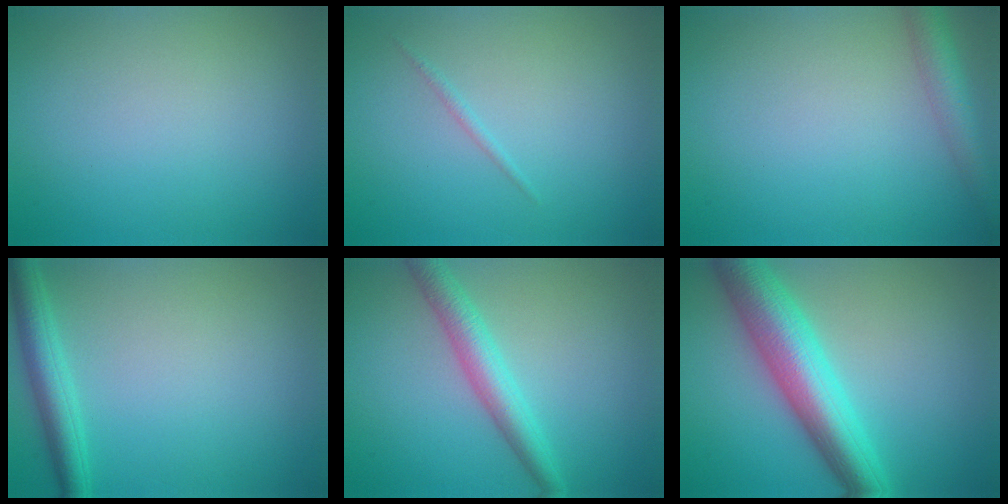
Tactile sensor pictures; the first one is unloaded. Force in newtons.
{"total": 0.6, "press": 0.6, "slide": 0.0}
{"total": 3.3, "press": 3.3, "slide": 0.1}
{"total": 3.4, "press": 3.4, "slide": 0.3}
{"total": 3.8, "press": 3.8, "slide": 0.0}
{"total": 8.0, "press": 8.0, "slide": 0.0}